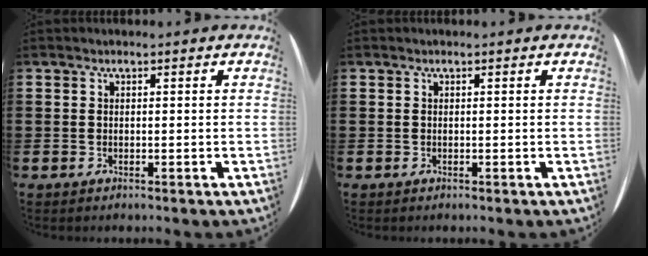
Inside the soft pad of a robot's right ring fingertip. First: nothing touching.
{"total": 0.0}